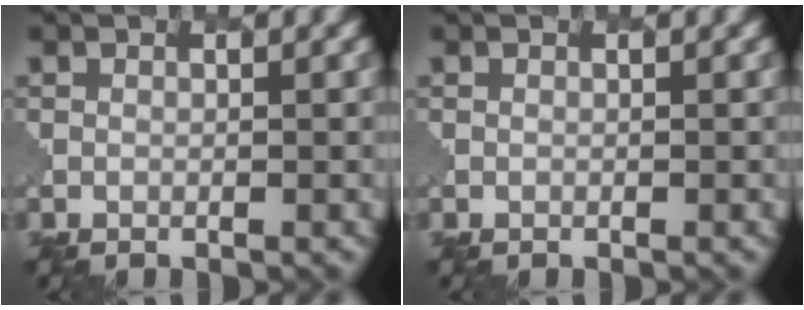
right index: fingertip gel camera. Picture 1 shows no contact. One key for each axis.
{"total": 0.0}